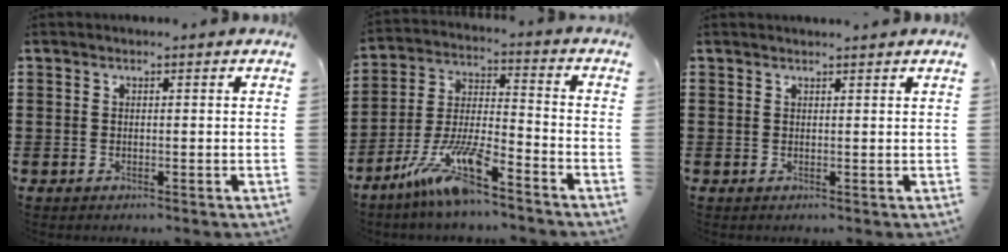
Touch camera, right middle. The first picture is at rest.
{"total": 10.7, "force": [-8.1, 1.4, 6.8], "torque": [-0.155, -0.001, -0.162]}
{"total": 0.9, "force": [0.9, -0.1, 0.0], "torque": [-0.002, -0.004, 0.018]}